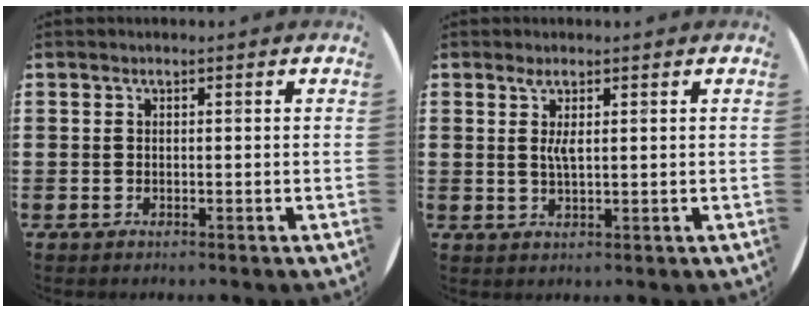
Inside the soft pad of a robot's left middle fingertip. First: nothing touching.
{"total": 2.0, "force": [0.9, 0.4, 1.8], "torque": [-0.037, 0.003, 0.014]}